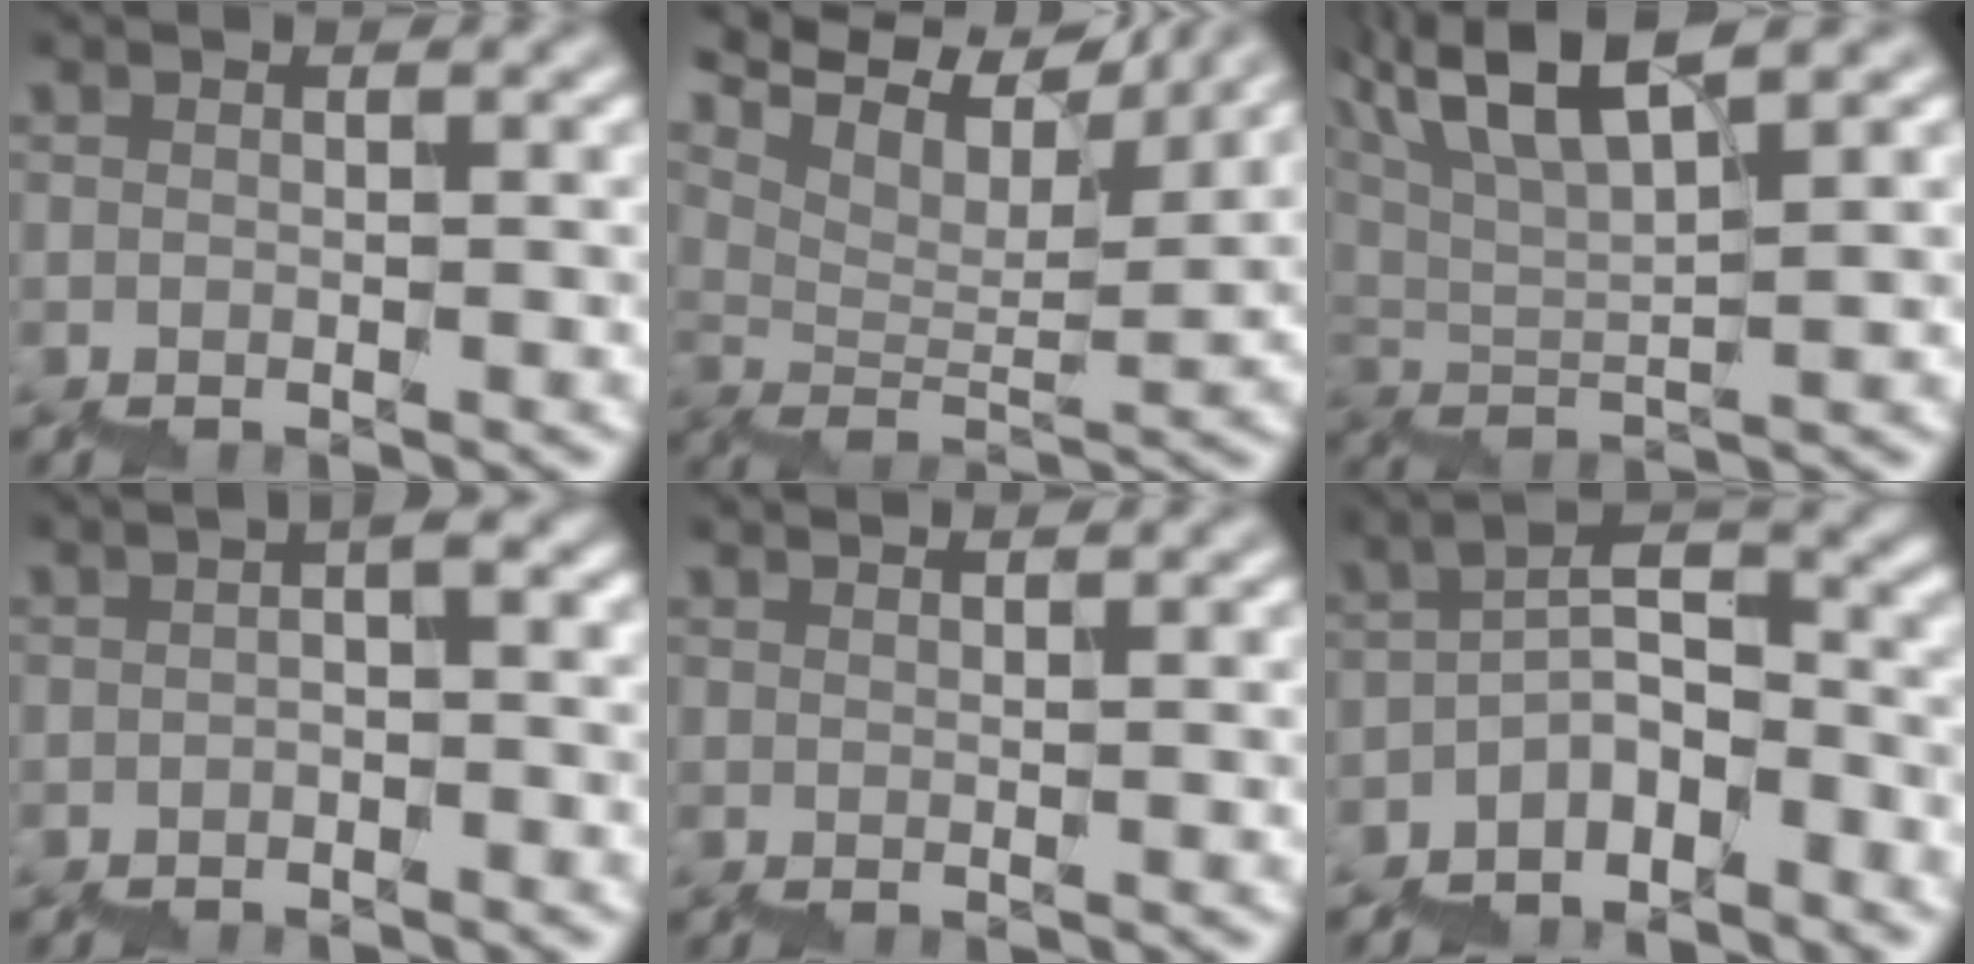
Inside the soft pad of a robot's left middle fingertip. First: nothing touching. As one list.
[{"total": 11.3, "force": [10.6, 1.4, 3.6], "torque": [-0.082, 0.031, 0.163]}, {"total": 7.0, "force": [5.3, 1.2, 4.6], "torque": [-0.077, 0.031, 0.102]}, {"total": 1.6, "force": [-0.7, 0.3, 1.4], "torque": [-0.024, 0.014, -0.013]}, {"total": 1.0, "force": [0.8, 0.2, 0.4], "torque": [0.008, 0.000, 0.017]}, {"total": 6.0, "force": [-3.8, 2.3, 4.0], "torque": [-0.060, 0.020, -0.070]}]